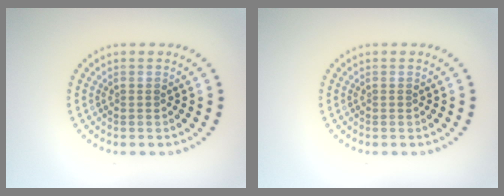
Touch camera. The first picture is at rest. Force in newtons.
{"total": 0.0}